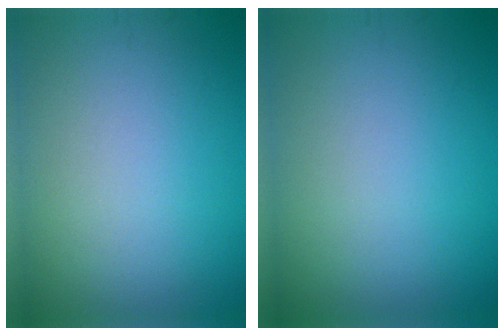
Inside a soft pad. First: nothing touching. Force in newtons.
{"total": 0.0}